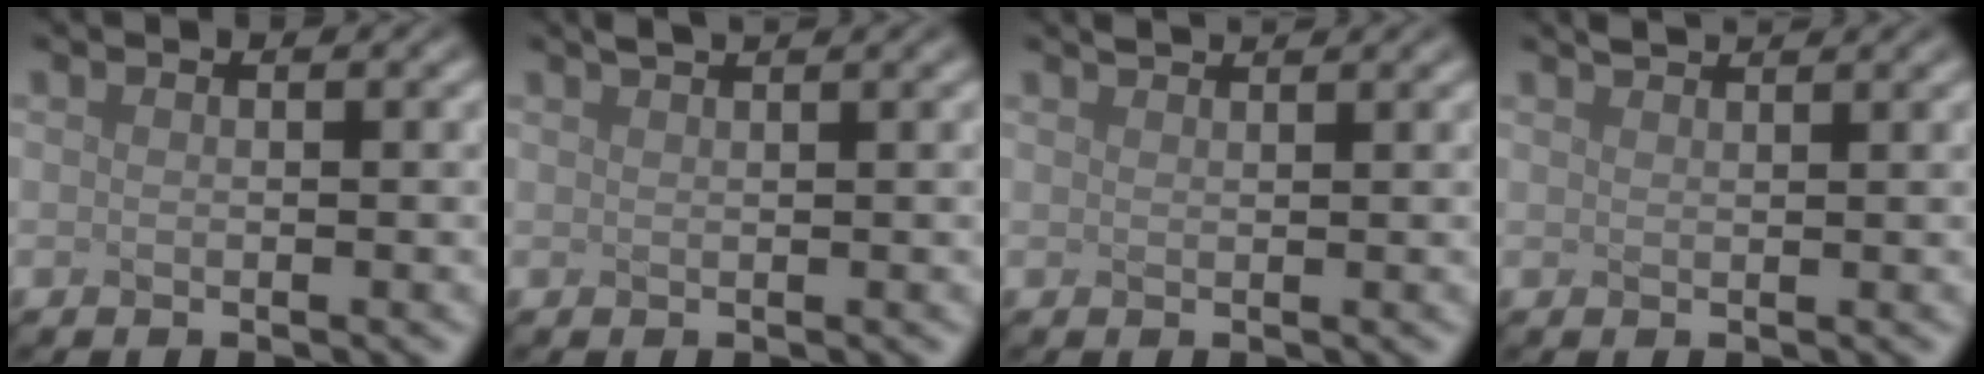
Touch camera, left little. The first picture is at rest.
{"total": 2.4, "force": [1.9, 0.6, 1.4], "torque": [-0.004, 0.014, 0.003]}
{"total": 1.9, "force": [1.7, 0.3, 0.7], "torque": [-0.003, 0.011, 0.010]}
{"total": 2.3, "force": [2.1, 0.4, 0.9], "torque": [-0.003, 0.013, 0.014]}